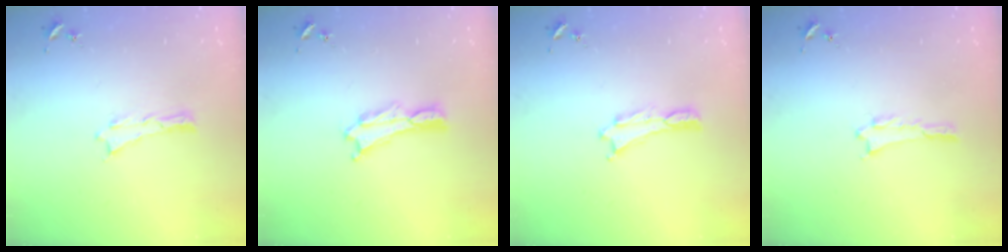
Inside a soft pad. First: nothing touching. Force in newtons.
{"total": 0.8, "press": 0.7, "slide": 0.2}
{"total": 0.0}
{"total": 0.0}